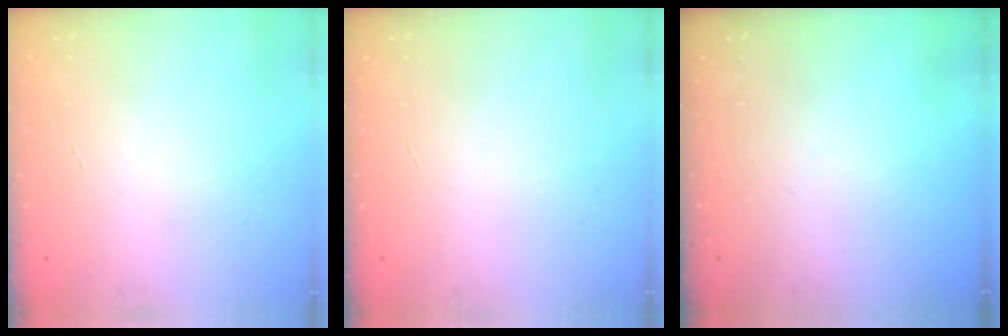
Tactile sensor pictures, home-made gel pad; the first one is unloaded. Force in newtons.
{"total": 0.0}
{"total": 0.0}